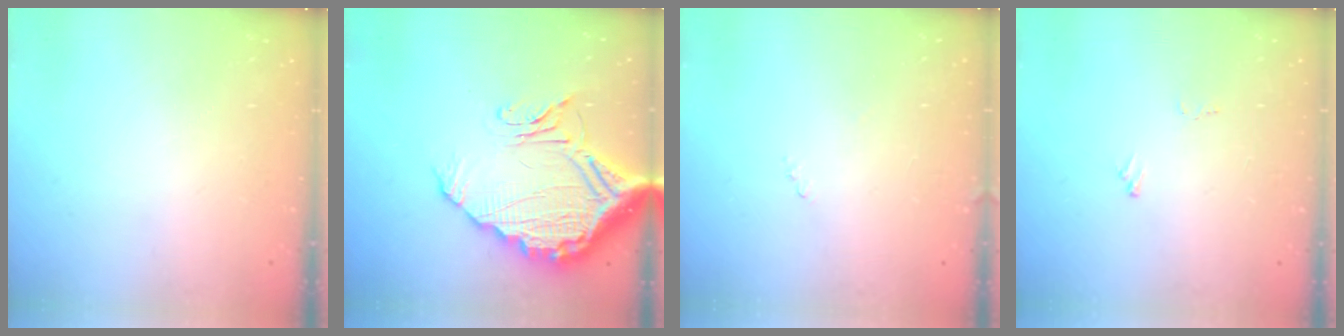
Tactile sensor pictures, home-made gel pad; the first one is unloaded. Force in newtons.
{"total": 17.9, "press": 17.8, "slide": 1.5}
{"total": 6.7, "press": 6.7, "slide": 0.6}
{"total": 5.6, "press": 5.6, "slide": 0.2}